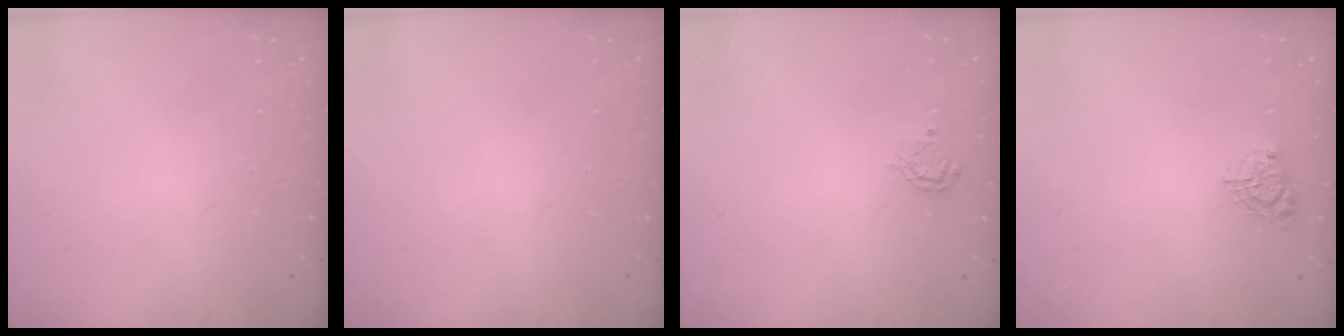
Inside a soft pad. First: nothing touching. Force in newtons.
{"total": 0.0}
{"total": 4.4, "press": 4.4, "slide": 0.4}
{"total": 5.8, "press": 5.8, "slide": 0.3}